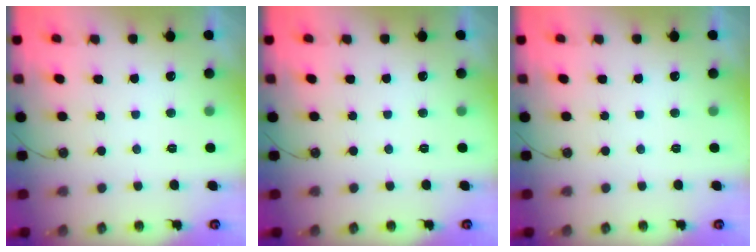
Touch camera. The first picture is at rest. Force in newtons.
{"total": 0.0}
{"total": 0.0}